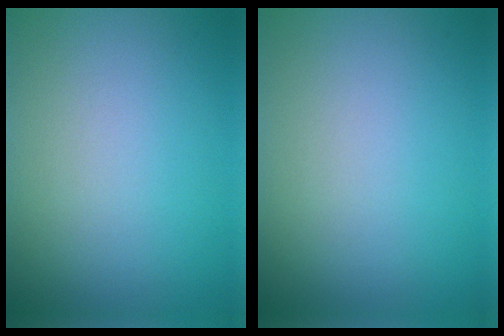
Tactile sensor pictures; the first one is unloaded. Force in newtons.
{"total": 0.0}